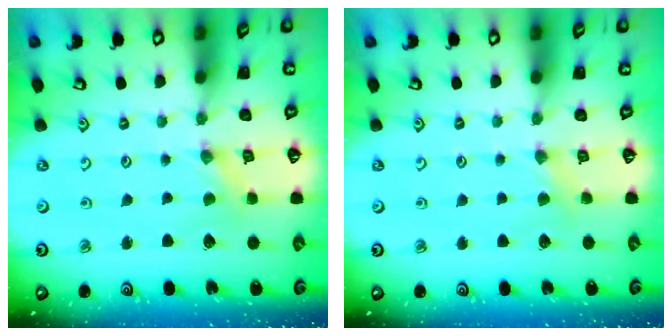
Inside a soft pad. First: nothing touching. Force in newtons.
{"total": 2.9, "press": 2.8, "slide": 0.5}